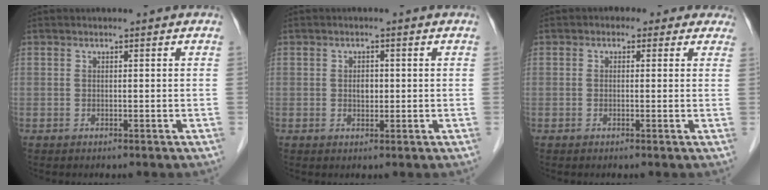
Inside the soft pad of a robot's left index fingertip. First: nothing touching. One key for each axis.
{"total": 1.8, "fx": 0.0, "fy": 1.2, "fz": 1.3, "tx": -0.021, "ty": 0.002, "tz": 0.002}
{"total": 4.2, "fx": 2.6, "fy": 2.8, "fz": 1.6, "tx": -0.005, "ty": 0.017, "tz": 0.016}